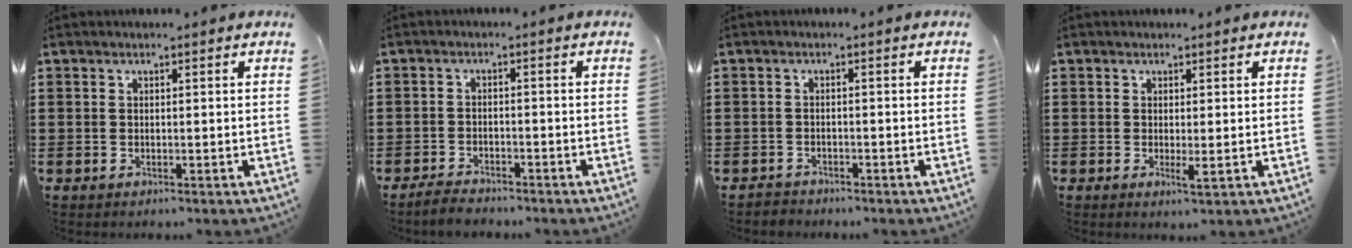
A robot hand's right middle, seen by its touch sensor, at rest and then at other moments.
{"total": 2.6, "force": [-2.6, 0.4, 0.2], "torque": [-0.010, 0.003, -0.055]}
{"total": 1.4, "force": [-1.3, 0.4, -0.1], "torque": [-0.003, 0.004, -0.030]}
{"total": 1.7, "force": [0.1, 0.3, 1.6], "torque": [-0.030, -0.005, 0.003]}